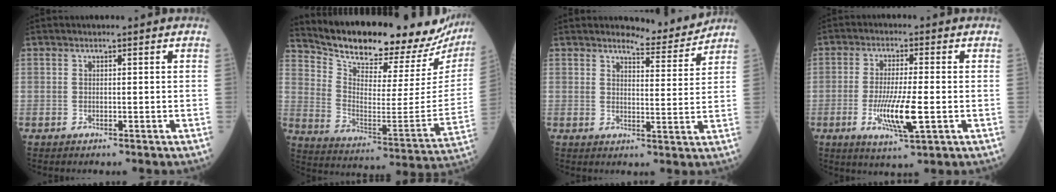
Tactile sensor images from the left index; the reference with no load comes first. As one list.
[{"total": 28.3, "force": [25.8, 6.6, 9.6], "torque": [-0.171, -0.081, 0.347]}, {"total": 5.1, "force": [5.1, 0.1, 0.0], "torque": [-0.012, -0.022, 0.067]}, {"total": 8.0, "force": [-1.9, 0.8, 7.7], "torque": [-0.151, -0.018, -0.035]}]